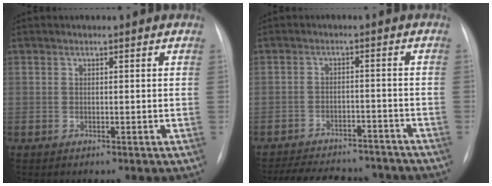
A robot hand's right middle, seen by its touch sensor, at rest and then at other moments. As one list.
[{"total": 17.4, "force": [-15.5, 5.1, 6.0], "torque": [-0.137, -0.004, -0.209]}]